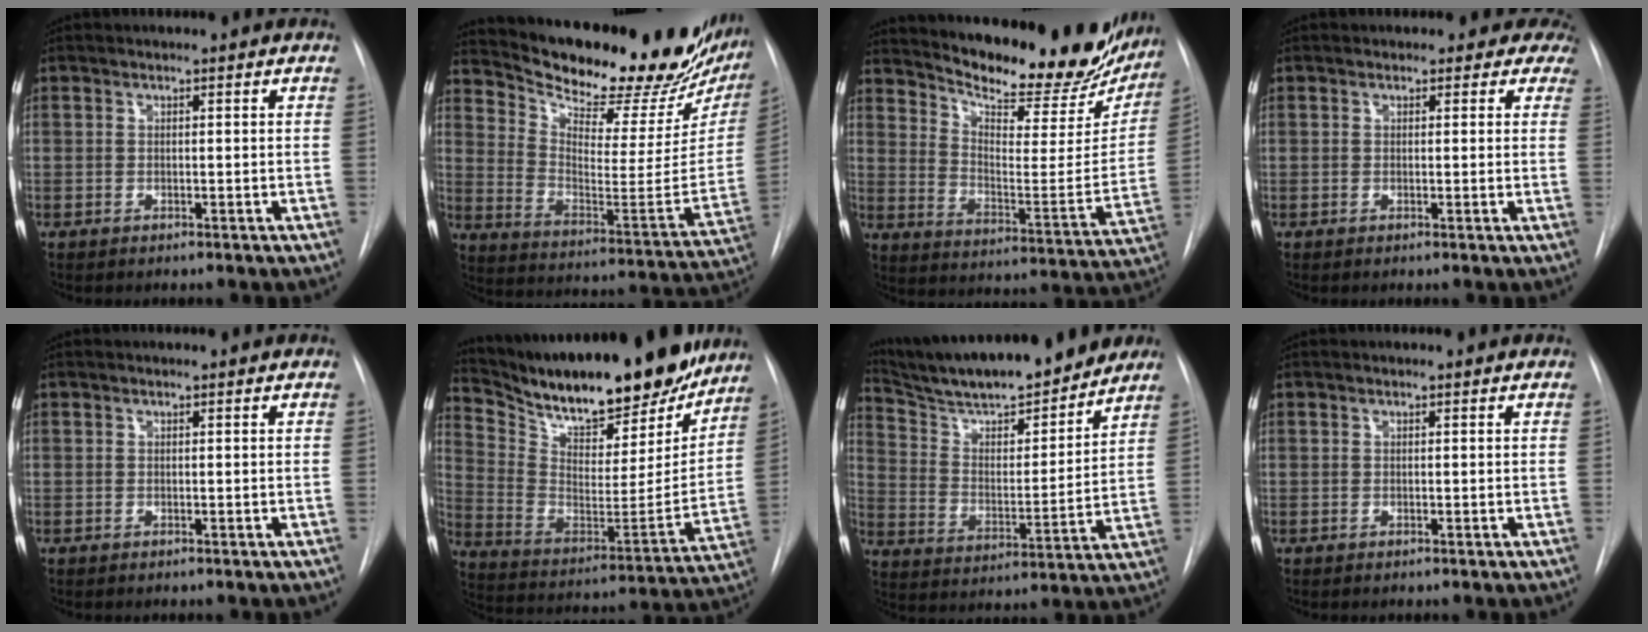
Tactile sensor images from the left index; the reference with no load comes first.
{"total": 28.5, "force": [24.4, 7.5, 12.7], "torque": [-0.206, -0.063, 0.329]}
{"total": 25.2, "force": [22.2, 6.5, 10.0], "torque": [-0.149, -0.061, 0.292]}
{"total": 5.8, "force": [4.9, 3.1, 0.0], "torque": [0.037, -0.007, 0.026]}
{"total": 0.0}
{"total": 28.3, "force": [23.7, 7.3, 13.6], "torque": [-0.237, -0.022, 0.353]}
{"total": 21.6, "force": [19.0, 3.4, 9.6], "torque": [-0.162, -0.001, 0.296]}
{"total": 0.0}